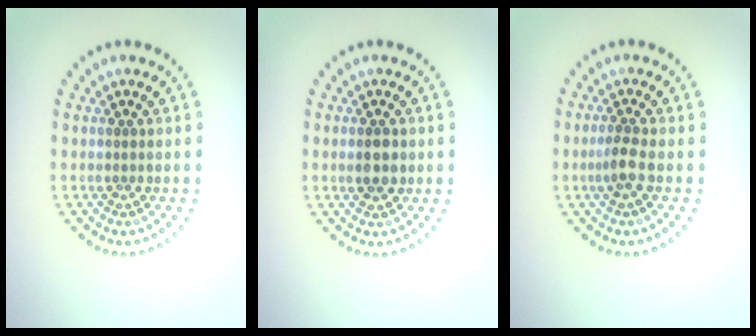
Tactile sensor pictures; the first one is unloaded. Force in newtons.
{"total": 2.0, "press": 2.0, "slide": 0.2}
{"total": 1.6, "press": 1.4, "slide": 0.7}